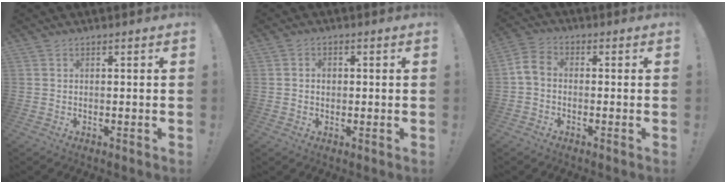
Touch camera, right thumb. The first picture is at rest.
{"total": 1.8, "force": [-0.1, 1.7, 0.8], "torque": [-0.008, 0.004, -0.004]}
{"total": 5.3, "force": [-0.9, 3.6, 3.8], "torque": [-0.081, 0.011, -0.014]}